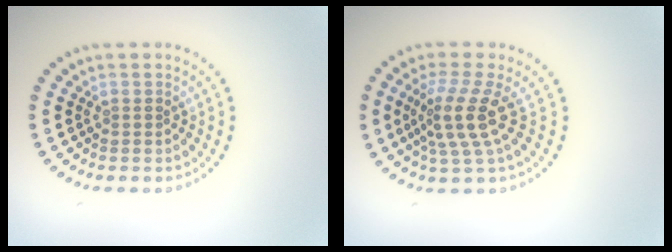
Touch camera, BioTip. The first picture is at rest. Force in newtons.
{"total": 4.0, "press": 3.1, "slide": 2.5}